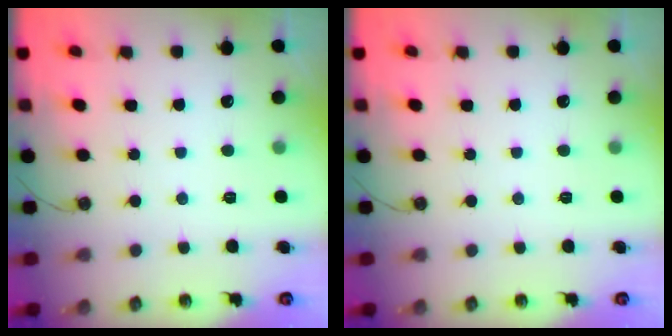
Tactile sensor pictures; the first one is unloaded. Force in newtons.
{"total": 0.0}